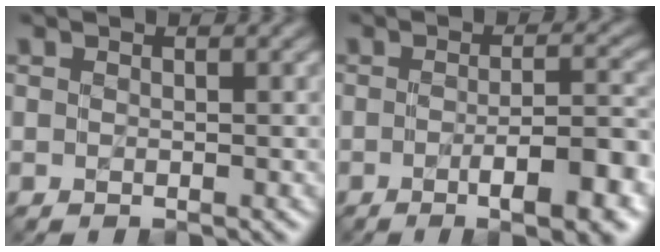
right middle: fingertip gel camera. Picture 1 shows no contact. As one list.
[{"total": 7.7, "force": [-2.8, 2.2, 6.8], "torque": [-0.086, 0.001, -0.034]}]